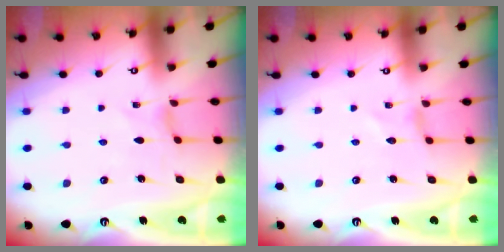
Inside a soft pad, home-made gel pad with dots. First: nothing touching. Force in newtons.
{"total": 0.0}